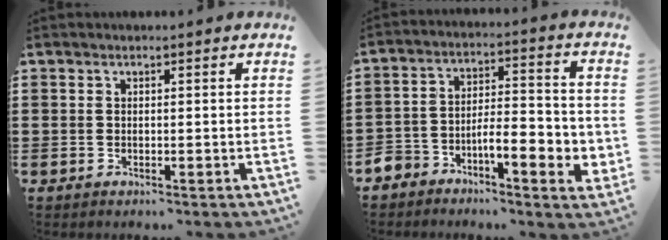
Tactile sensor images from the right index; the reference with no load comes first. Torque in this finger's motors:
{"motor_torque": [0.90, 0.46, 0.24, 0.10]}